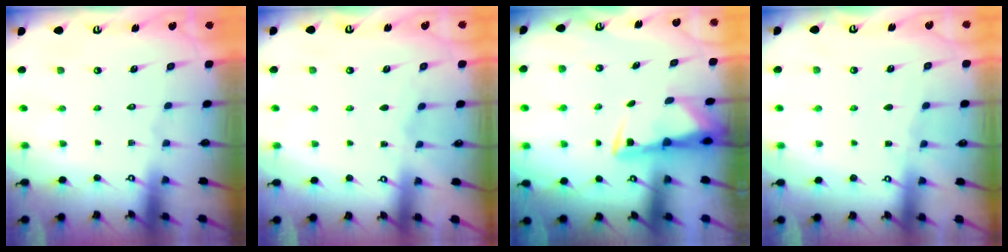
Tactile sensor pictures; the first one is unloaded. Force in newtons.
{"total": 2.6, "press": 2.5, "slide": 0.4}
{"total": 3.0, "press": 2.9, "slide": 0.5}
{"total": 2.2, "press": 2.1, "slide": 0.4}